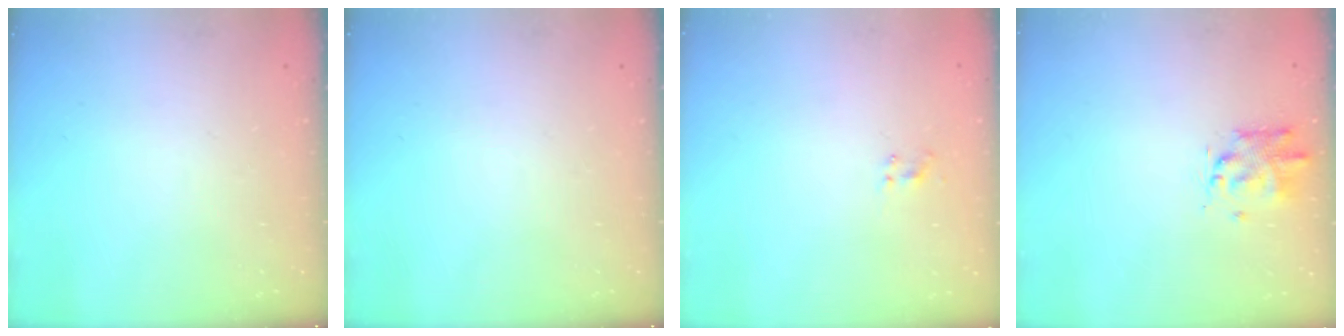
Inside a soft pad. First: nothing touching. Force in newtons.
{"total": 0.0}
{"total": 1.5, "press": 1.3, "slide": 0.8}
{"total": 2.6, "press": 2.5, "slide": 0.9}